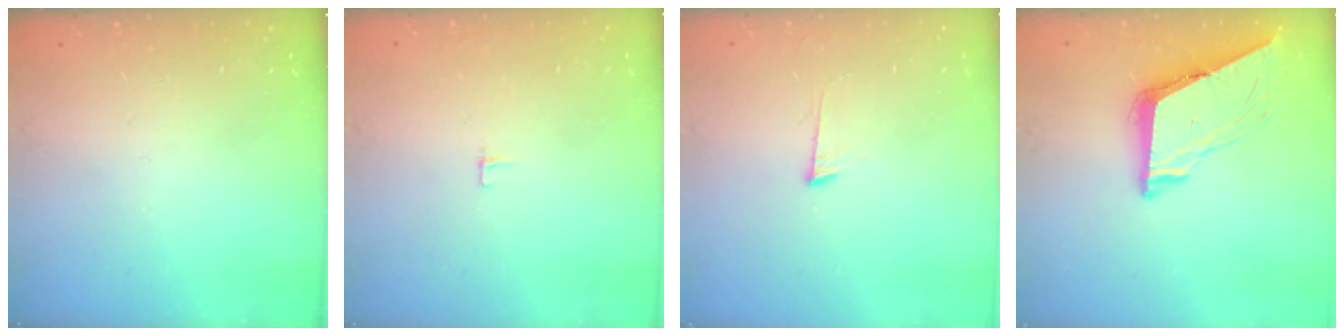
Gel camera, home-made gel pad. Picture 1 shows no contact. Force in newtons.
{"total": 3.3, "press": 3.3, "slide": 0.2}
{"total": 4.3, "press": 4.2, "slide": 0.5}
{"total": 8.4, "press": 8.4, "slide": 0.6}